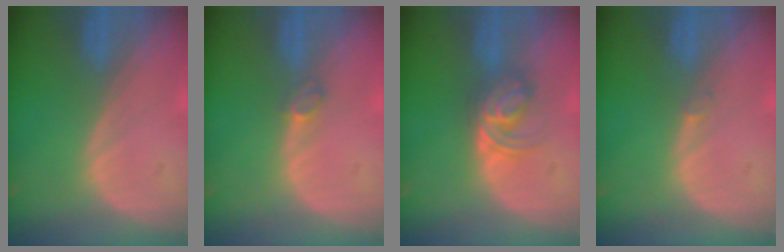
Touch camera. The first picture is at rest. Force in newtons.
{"total": 1.4, "press": 1.3, "slide": 0.3}
{"total": 5.9, "press": 5.2, "slide": 2.9}
{"total": 0.6, "press": 0.5, "slide": 0.3}